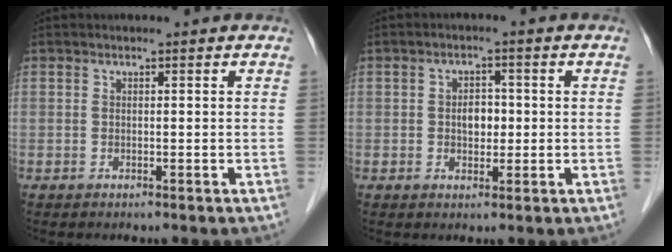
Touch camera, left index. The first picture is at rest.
{"total": 3.0, "force": [-0.1, 2.0, 2.3], "torque": [-0.036, 0.007, 0.001]}